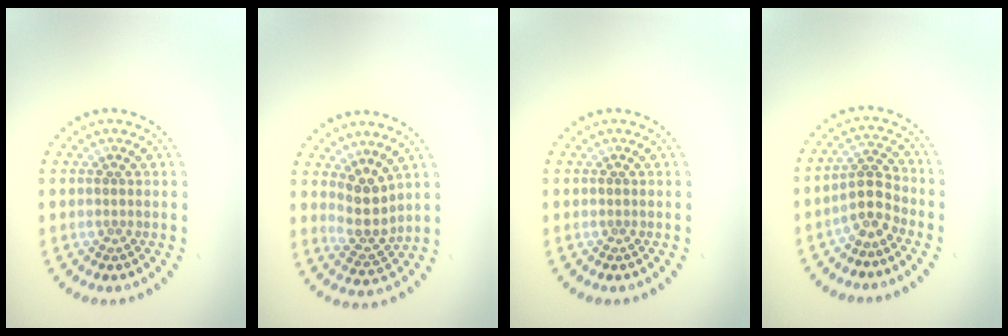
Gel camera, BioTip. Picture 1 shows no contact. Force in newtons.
{"total": 3.0, "press": 2.2, "slide": 2.0}
{"total": 0.0}
{"total": 2.9, "press": 2.5, "slide": 1.3}